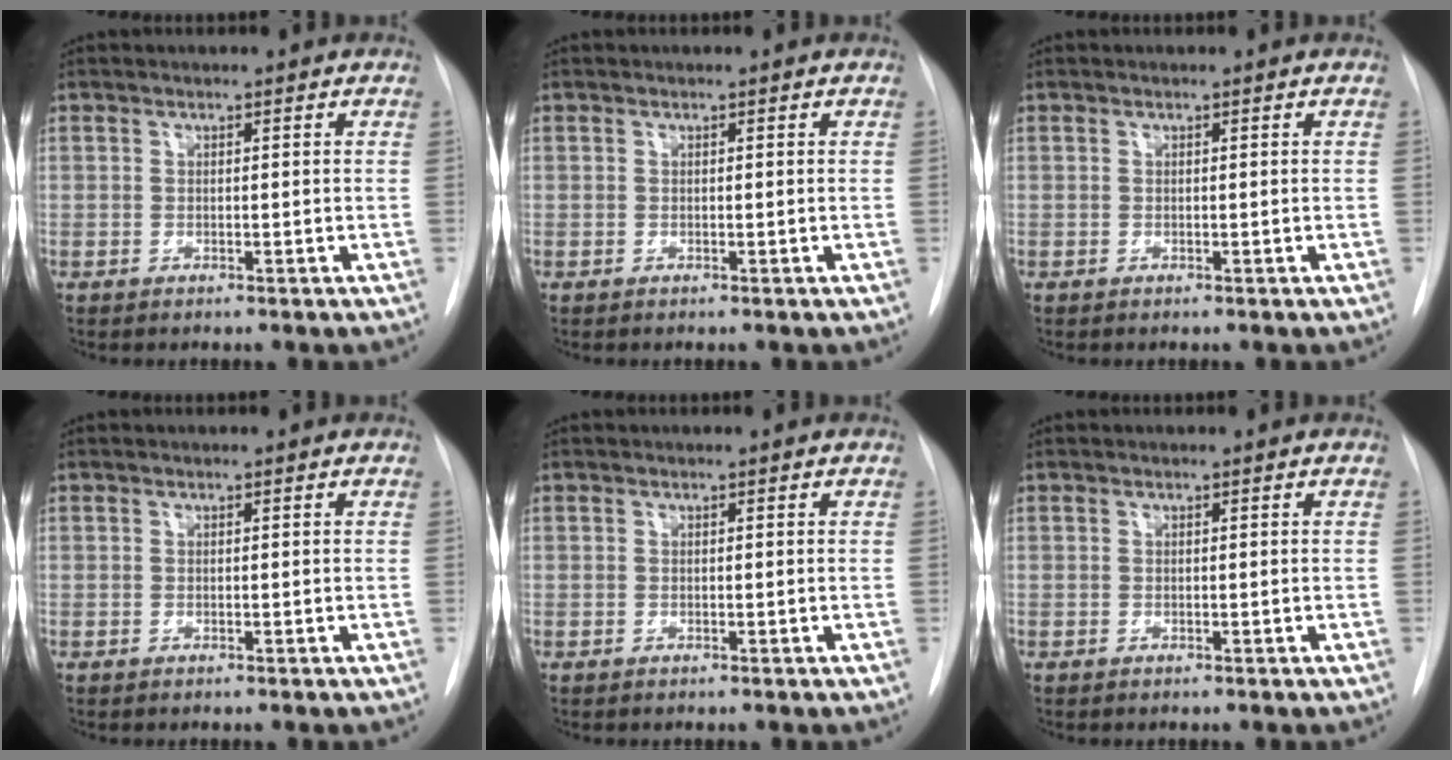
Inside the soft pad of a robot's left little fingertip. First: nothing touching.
{"total": 0.0}
{"total": 0.0}
{"total": 0.0}
{"total": 0.0}
{"total": 0.0}